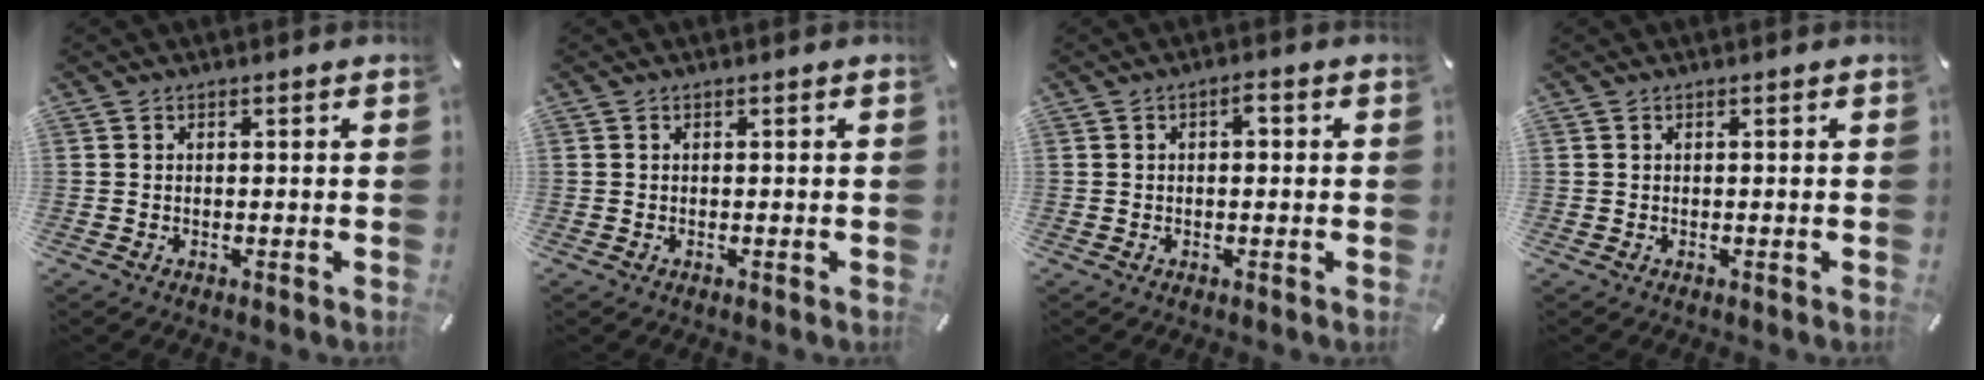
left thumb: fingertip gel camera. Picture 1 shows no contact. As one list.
[{"total": 0.0}, {"total": 2.2, "force": [0.1, 1.1, 1.9], "torque": [-0.032, 0.006, -0.003]}, {"total": 0.0}]